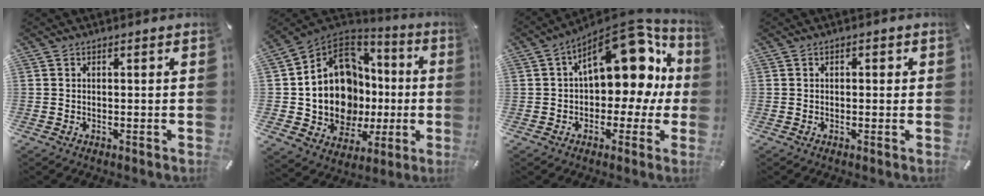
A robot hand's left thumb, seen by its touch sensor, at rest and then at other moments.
{"total": 16.6, "force": [0.1, 14.5, 8.1], "torque": [-0.182, -0.025, 0.021]}
{"total": 18.0, "force": [6.8, 10.1, 13.3], "torque": [-0.178, -0.046, 0.117]}
{"total": 1.0, "force": [-0.2, 0.8, 0.6], "torque": [-0.003, 0.001, -0.007]}